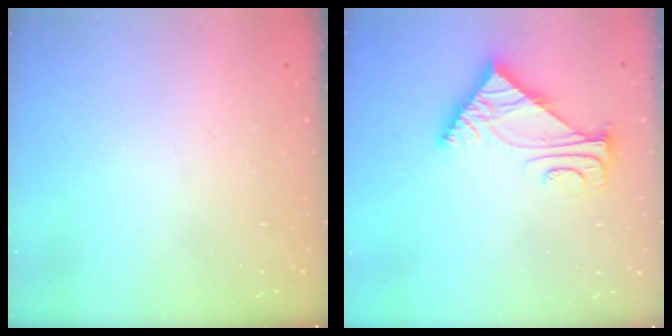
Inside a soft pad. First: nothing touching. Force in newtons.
{"total": 5.6, "press": 5.5, "slide": 0.8}